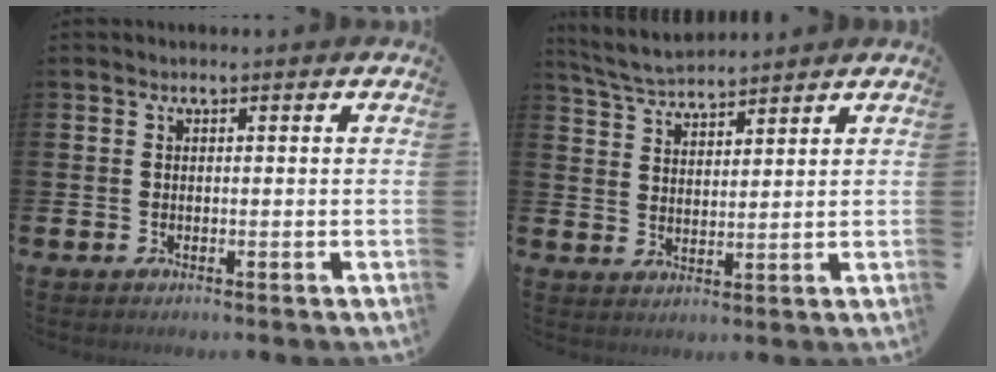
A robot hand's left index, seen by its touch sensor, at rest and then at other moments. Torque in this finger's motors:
{"motor_torque": [-0.30, -0.49, 0.29, 0.10]}